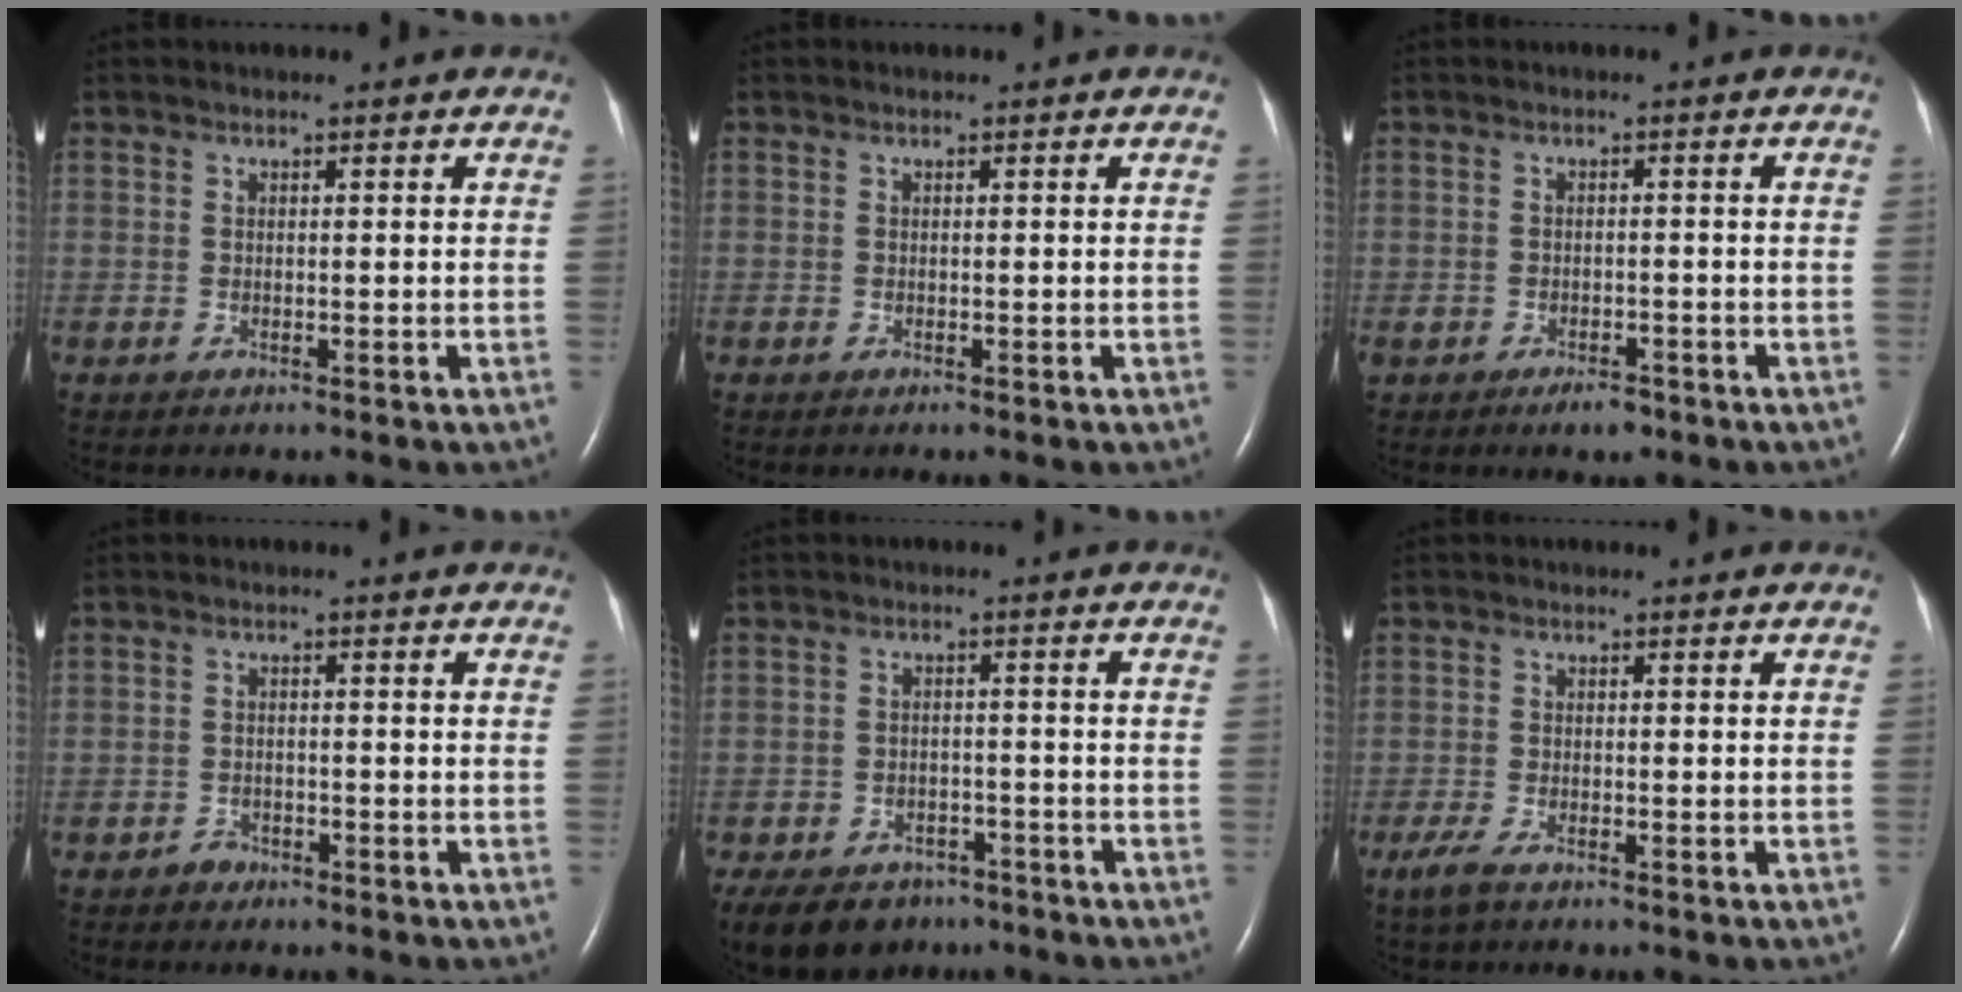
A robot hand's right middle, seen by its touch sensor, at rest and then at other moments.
{"total": 0.0}
{"total": 2.9, "force": [-2.1, 1.5, 1.4], "torque": [-0.024, 0.000, -0.025]}
{"total": 1.5, "force": [-1.2, 1.0, 0.0], "torque": [-0.003, 0.004, -0.023]}
{"total": 13.8, "force": [-9.3, 9.0, 4.9], "torque": [-0.131, -0.008, -0.123]}
{"total": 2.9, "force": [-1.9, 0.8, 2.0], "torque": [-0.053, -0.009, -0.036]}